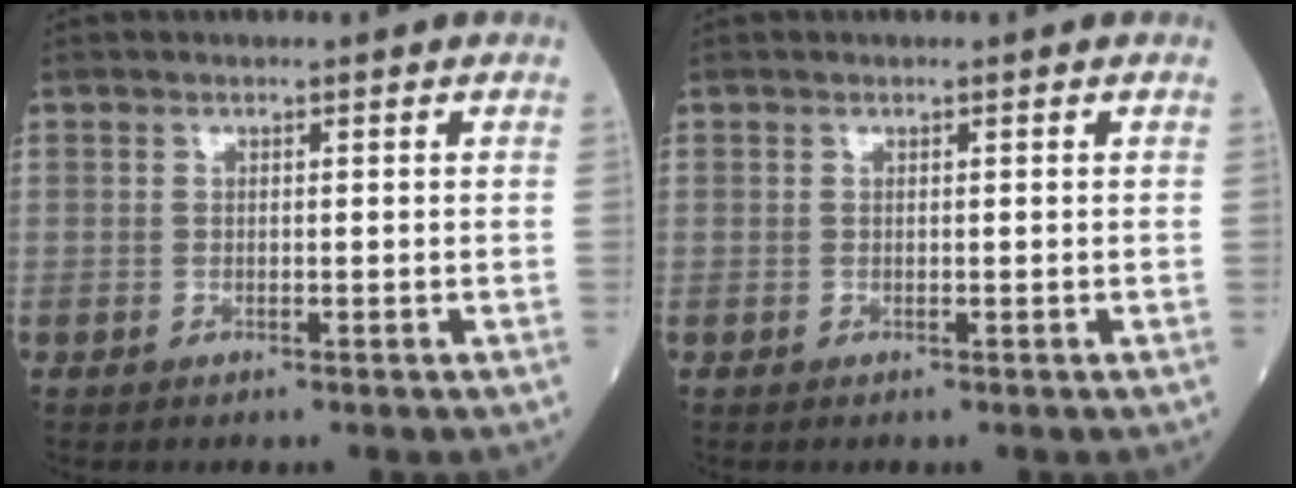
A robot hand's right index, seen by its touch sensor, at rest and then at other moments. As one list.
[{"total": 0.0}]